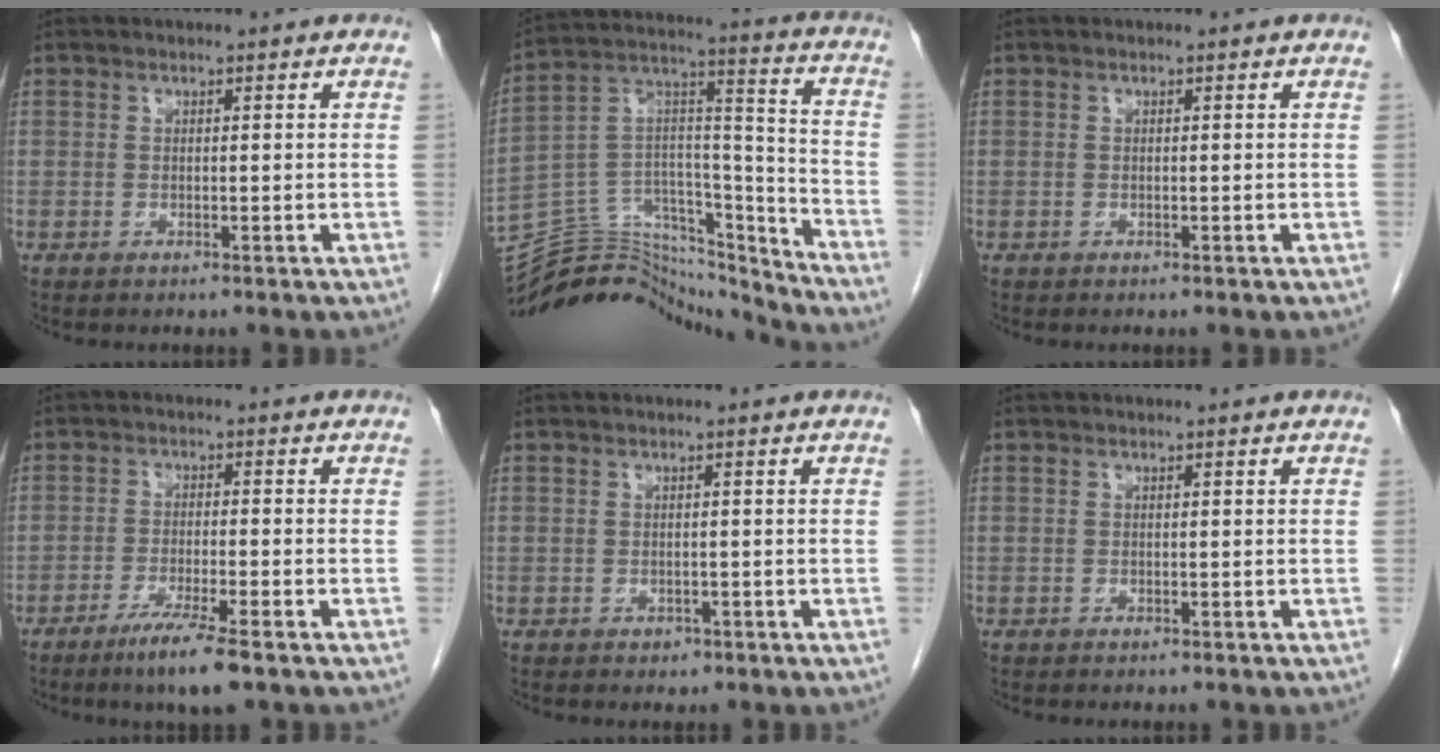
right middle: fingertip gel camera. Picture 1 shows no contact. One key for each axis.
{"total": 20.2, "fx": -19.2, "fy": 5.1, "fz": 3.5, "tx": -0.067, "ty": 0.063, "tz": -0.311}
{"total": 0.0}
{"total": 6.5, "fx": -4.2, "fy": -0.1, "fz": 4.9, "tx": -0.089, "ty": -0.017, "tz": -0.075}
{"total": 0.9, "fx": -0.5, "fy": 0.7, "fz": 0.3, "tx": -0.005, "ty": 0.002, "tz": -0.004}
{"total": 0.0}